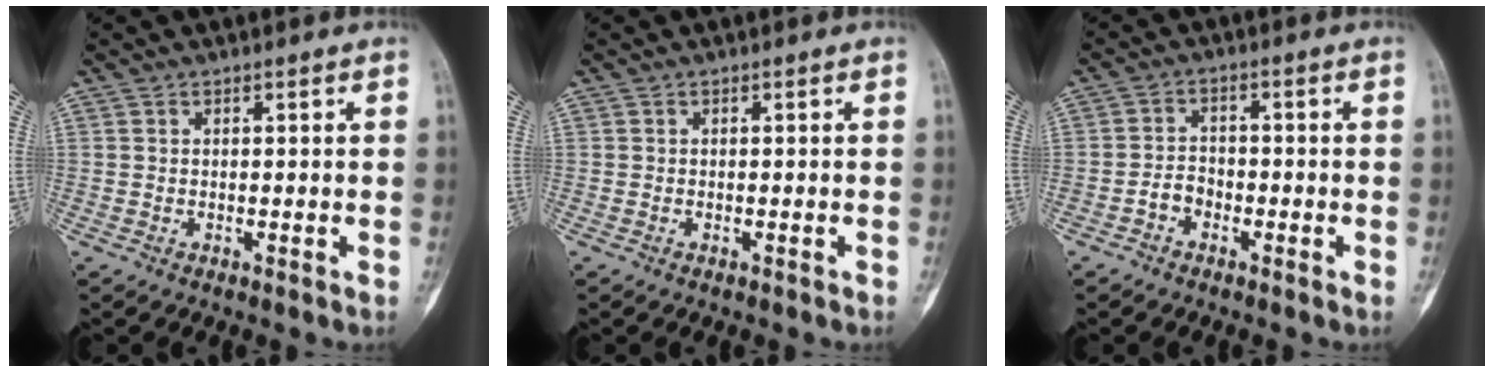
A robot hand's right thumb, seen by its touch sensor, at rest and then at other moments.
{"total": 0.0}
{"total": 3.4, "force": [-1.8, 2.6, 1.2], "torque": [-0.005, 0.018, -0.039]}